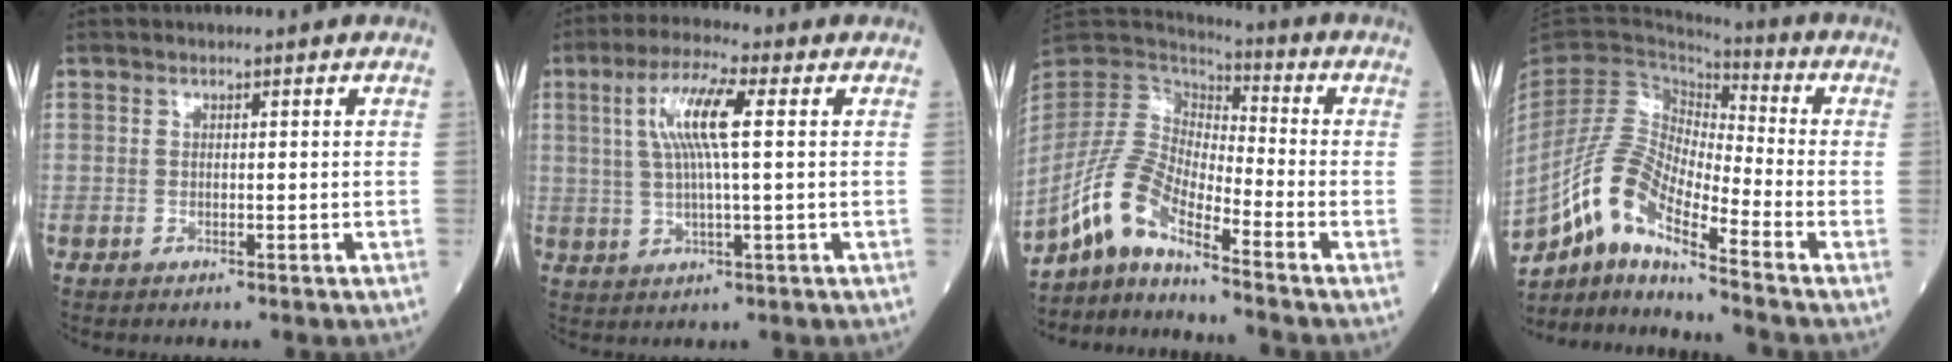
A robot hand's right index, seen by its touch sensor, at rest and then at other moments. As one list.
[{"total": 8.6, "force": [2.0, 0.7, 8.3], "torque": [-0.167, 0.011, 0.037]}, {"total": 9.8, "force": [-7.5, 1.9, 6.1], "torque": [-0.145, 0.015, -0.149]}, {"total": 10.9, "force": [-7.7, 1.8, 7.6], "torque": [-0.170, 0.011, -0.148]}]